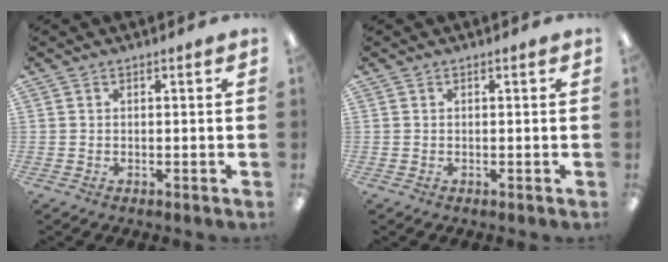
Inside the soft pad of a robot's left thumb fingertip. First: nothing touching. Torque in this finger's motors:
{"motor_torque": [0.00, 0.00, 0.00, 0.00, 0.00]}